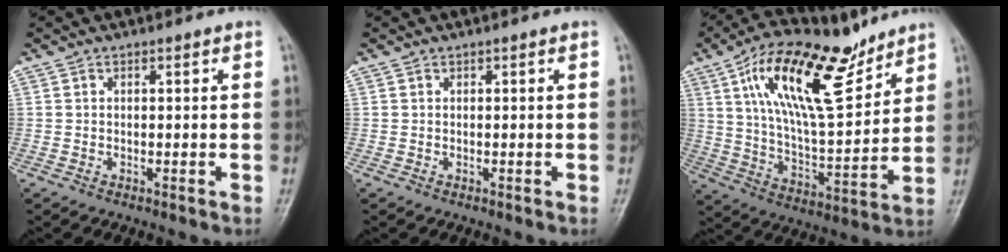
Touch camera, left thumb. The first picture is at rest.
{"total": 0.0}
{"total": 20.9, "force": [11.7, 8.1, 15.4], "torque": [-0.238, -0.048, 0.213]}